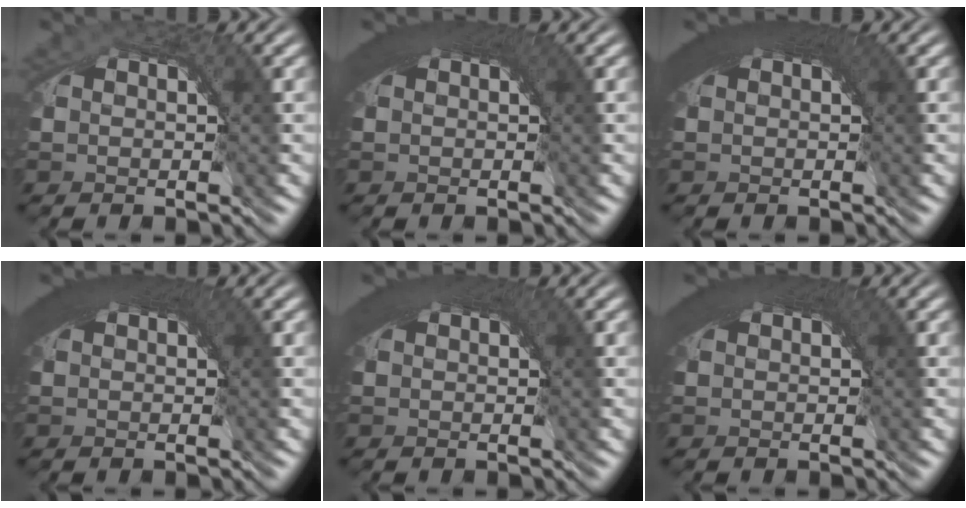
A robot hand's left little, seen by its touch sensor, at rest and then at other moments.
{"total": 5.2, "force": [1.6, 1.8, 4.6], "torque": [-0.057, 0.013, 0.018]}
{"total": 6.4, "force": [1.9, 2.3, 5.6], "torque": [-0.069, 0.018, 0.021]}
{"total": 6.0, "force": [1.9, 2.1, 5.3], "torque": [-0.063, 0.017, 0.020]}
{"total": 4.9, "force": [1.5, 1.7, 4.3], "torque": [-0.054, 0.011, 0.017]}
{"total": 5.5, "force": [1.8, 1.9, 4.8], "torque": [-0.056, 0.016, 0.019]}